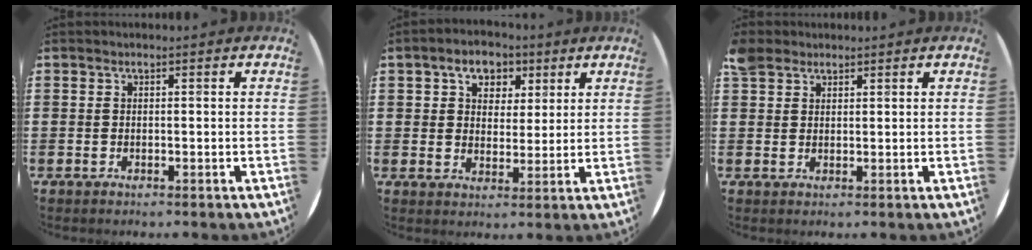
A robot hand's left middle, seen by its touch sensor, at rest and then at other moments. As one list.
[{"total": 5.4, "force": [3.1, 3.8, 2.2], "torque": [-0.037, 0.008, 0.050]}, {"total": 2.6, "force": [2.2, 1.4, 0.5], "torque": [-0.007, 0.003, 0.041]}]